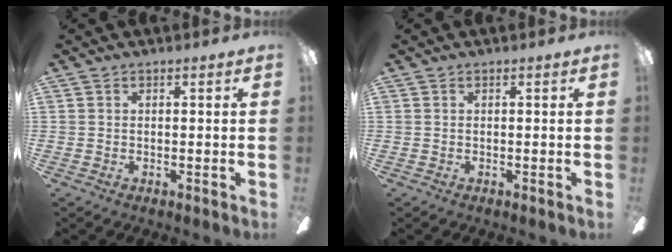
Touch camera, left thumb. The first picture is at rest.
{"total": 0.0}